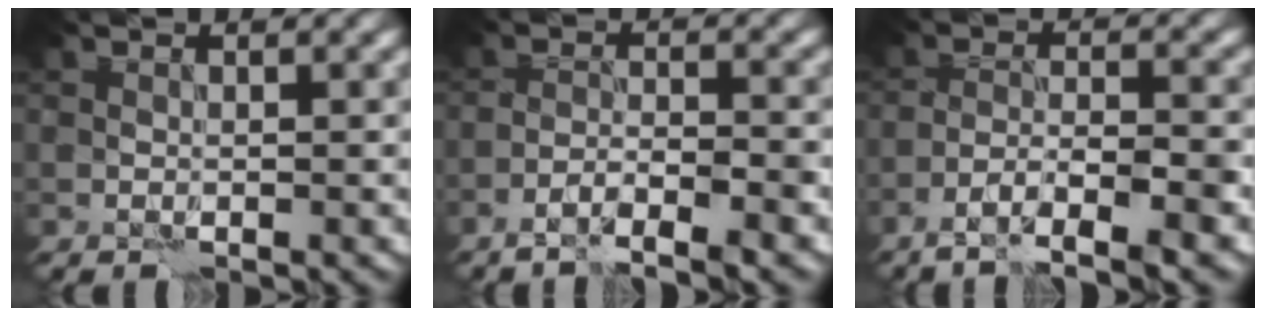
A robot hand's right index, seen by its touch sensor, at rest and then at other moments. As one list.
[{"total": 3.5, "force": [-2.8, -0.1, 2.2], "torque": [-0.038, 0.009, -0.054]}, {"total": 5.2, "force": [-3.7, 0.4, 3.5], "torque": [-0.057, 0.008, -0.068]}]